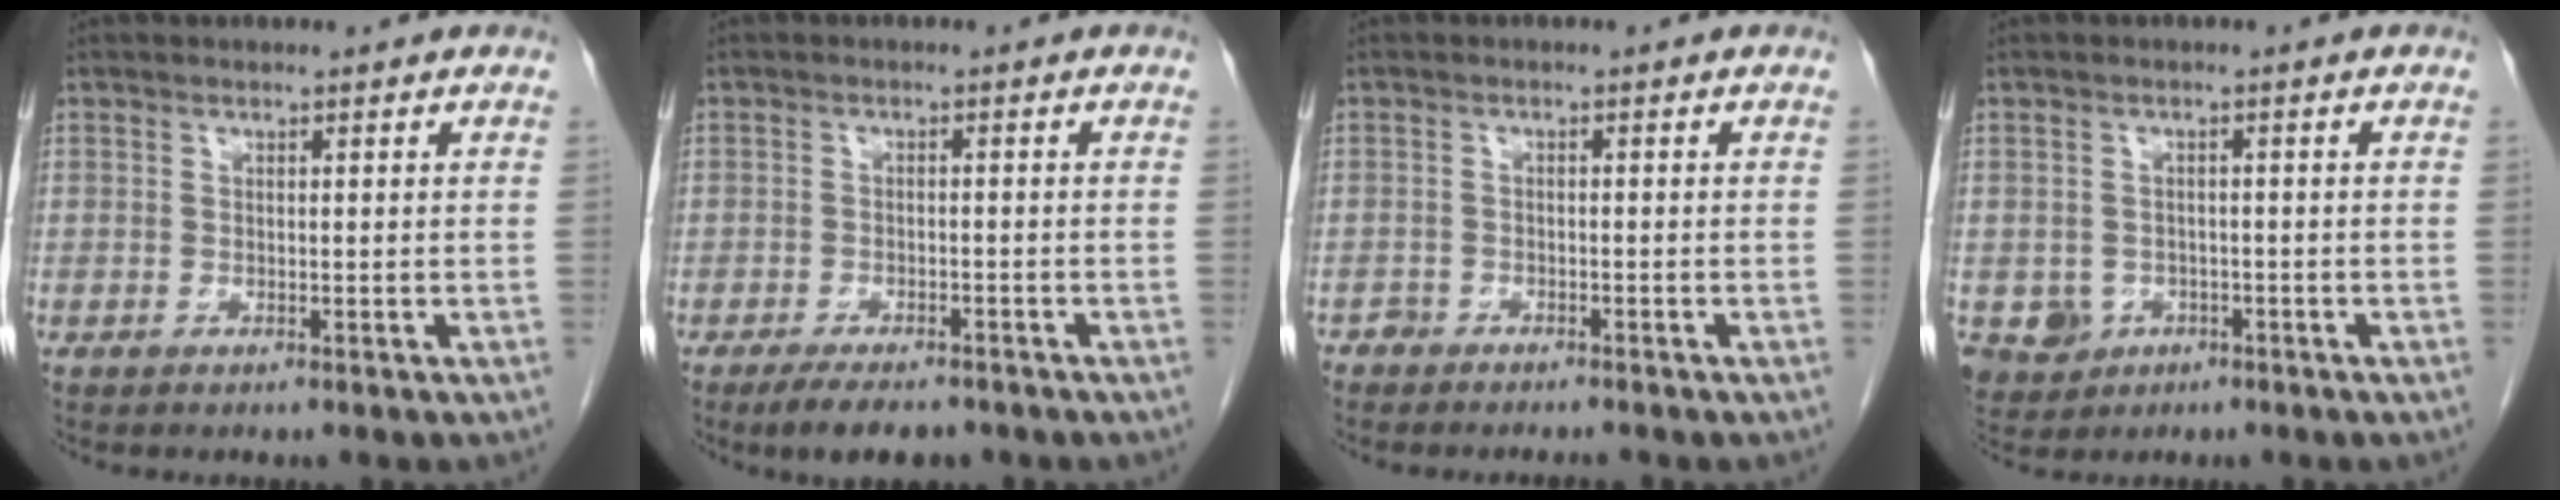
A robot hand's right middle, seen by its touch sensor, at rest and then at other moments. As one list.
[{"total": 5.9, "force": [-4.6, 2.0, 3.1], "torque": [-0.047, -0.006, -0.070]}, {"total": 2.6, "force": [-2.5, 0.8, 0.4], "torque": [-0.002, -0.004, -0.040]}, {"total": 4.9, "force": [-2.0, 4.4, 1.1], "torque": [-0.022, 0.002, -0.025]}]